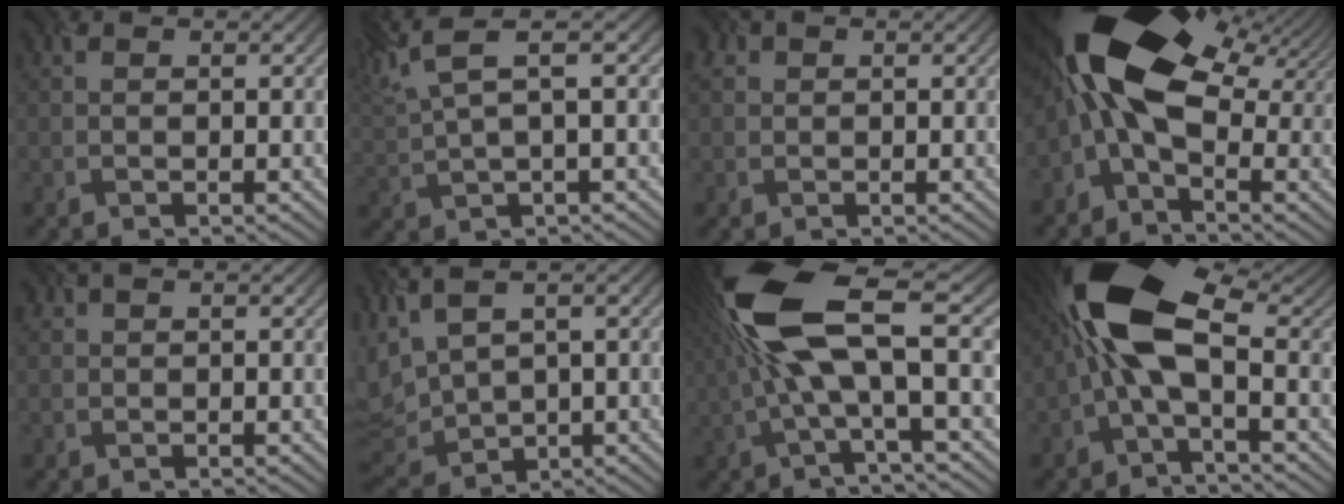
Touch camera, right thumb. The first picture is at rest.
{"total": 8.3, "force": [4.6, 1.7, 6.7], "torque": [-0.145, 0.028, 0.091]}
{"total": 2.3, "force": [1.0, 1.7, 1.2], "torque": [-0.021, 0.006, 0.013]}
{"total": 13.8, "force": [1.7, 6.7, 11.9], "torque": [-0.228, 0.011, 0.007]}
{"total": 0.7, "force": [0.3, 0.6, 0.3], "torque": [-0.003, 0.004, 0.001]}
{"total": 8.1, "force": [2.3, 4.8, 6.0], "torque": [-0.174, -0.018, 0.057]}
{"total": 13.0, "force": [1.3, 3.8, 12.4], "torque": [-0.271, 0.010, 0.024]}
{"total": 12.2, "force": [0.6, 5.4, 11.0], "torque": [-0.219, 0.026, -0.006]}